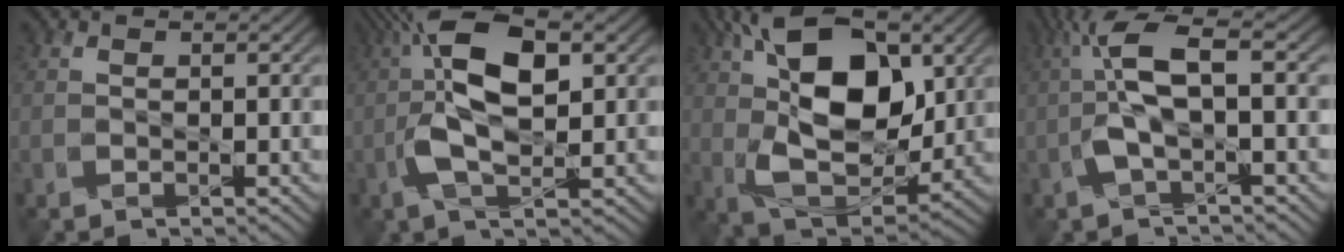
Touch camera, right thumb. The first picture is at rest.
{"total": 11.2, "force": [1.2, 4.3, 10.3], "torque": [-0.207, 0.020, 0.012]}
{"total": 15.8, "force": [4.3, 8.7, 12.4], "torque": [-0.230, 0.011, 0.068]}
{"total": 7.5, "force": [-0.1, 2.0, 7.2], "torque": [-0.156, 0.022, -0.012]}